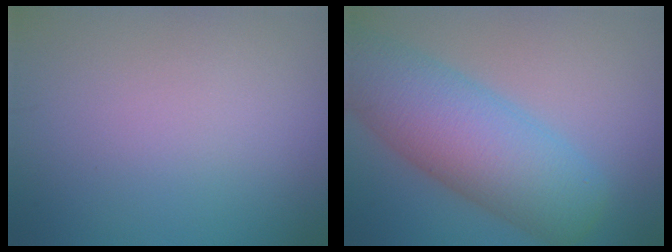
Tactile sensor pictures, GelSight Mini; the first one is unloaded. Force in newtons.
{"total": 9.0, "press": 9.0, "slide": 0.4}